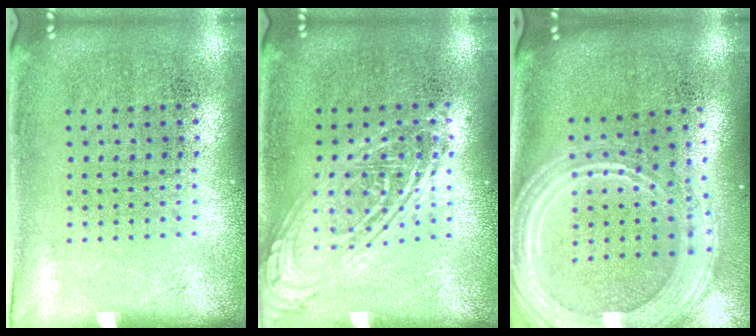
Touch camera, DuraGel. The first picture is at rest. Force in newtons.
{"total": 2.3, "press": 2.3, "slide": 0.2}
{"total": 3.0, "press": 2.5, "slide": 1.7}